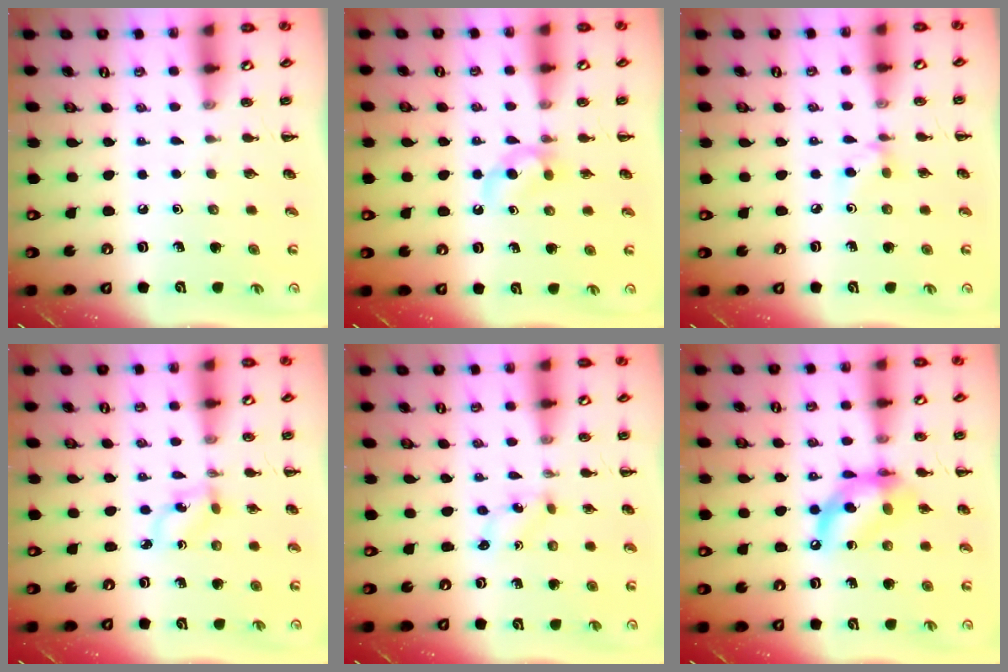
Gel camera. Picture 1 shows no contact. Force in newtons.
{"total": 4.0, "press": 3.6, "slide": 1.7}
{"total": 4.3, "press": 4.0, "slide": 1.5}
{"total": 1.5, "press": 1.4, "slide": 0.4}
{"total": 0.0}
{"total": 13.0, "press": 12.7, "slide": 3.1}